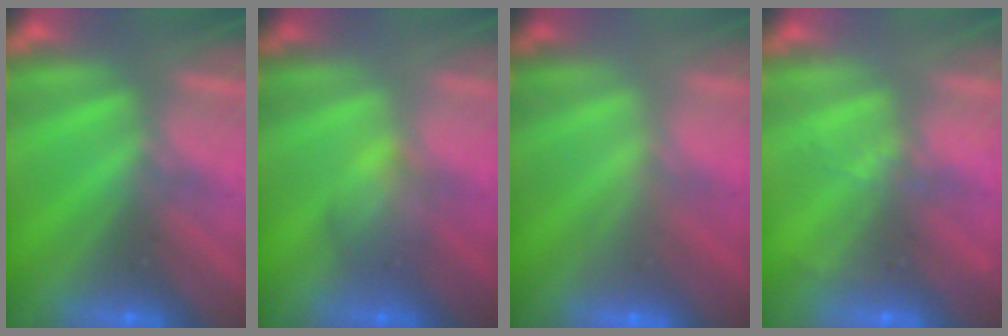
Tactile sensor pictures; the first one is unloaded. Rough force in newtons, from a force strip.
{"total": 2.0}
{"total": 2.2}
{"total": 2.3}